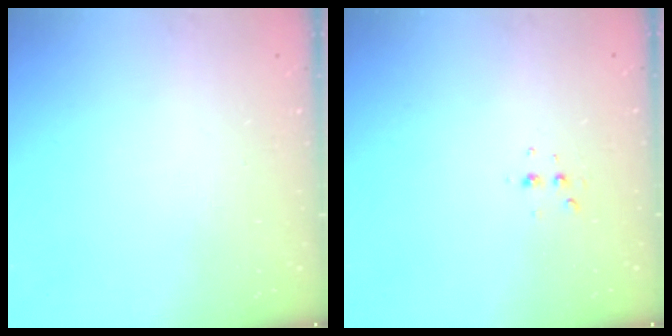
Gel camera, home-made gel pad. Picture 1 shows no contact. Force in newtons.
{"total": 3.4, "press": 3.3, "slide": 0.7}